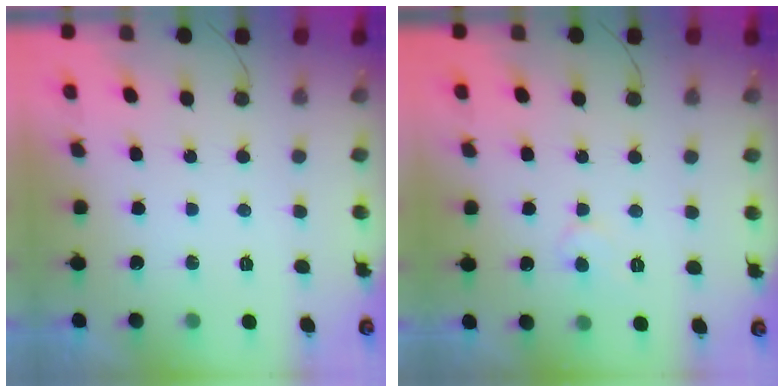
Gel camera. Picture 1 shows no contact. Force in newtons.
{"total": 4.4, "press": 4.3, "slide": 0.6}